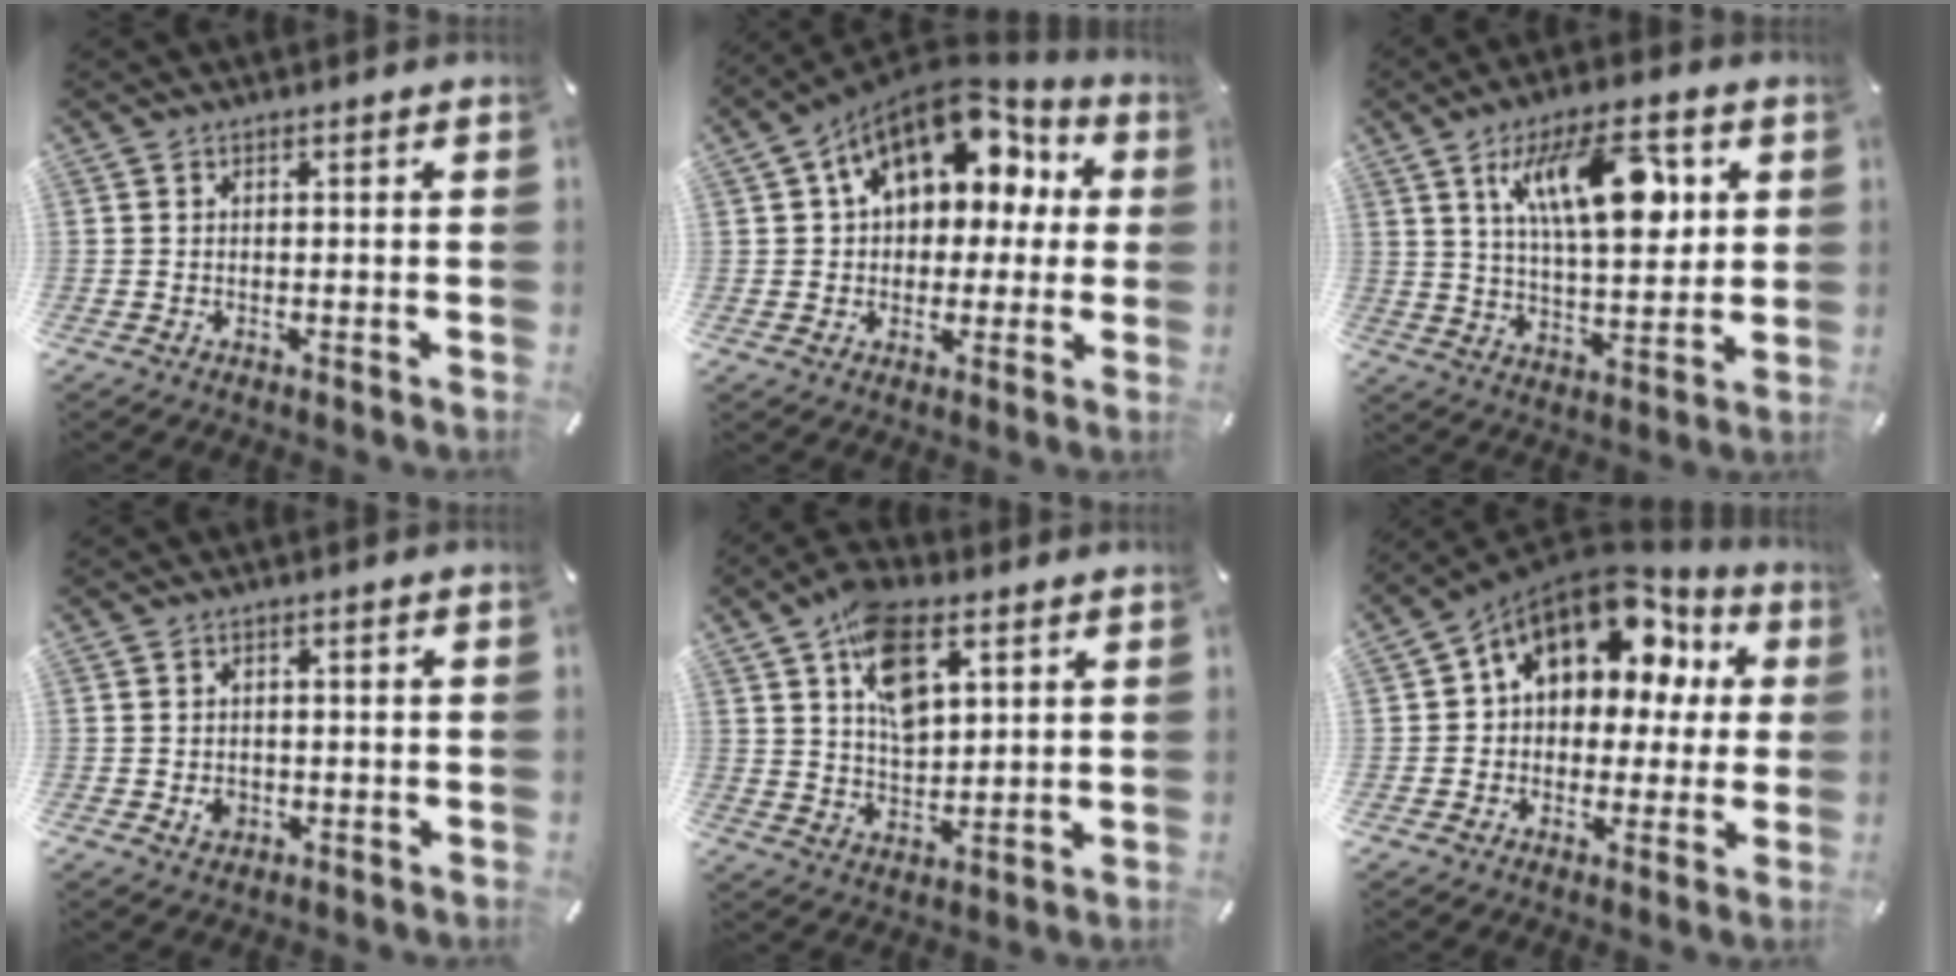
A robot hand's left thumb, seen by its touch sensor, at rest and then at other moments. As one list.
[{"total": 16.3, "force": [6.8, 11.1, 9.8], "torque": [-0.149, -0.032, 0.121]}, {"total": 18.8, "force": [7.2, 8.5, 15.1], "torque": [-0.245, -0.006, 0.114]}, {"total": 2.6, "force": [-0.5, 2.1, 1.4], "torque": [-0.018, 0.000, -0.011]}, {"total": 12.2, "force": [5.9, 6.9, 8.1], "torque": [-0.139, -0.012, 0.109]}, {"total": 14.9, "force": [6.5, 10.5, 8.4], "torque": [-0.124, -0.037, 0.115]}]